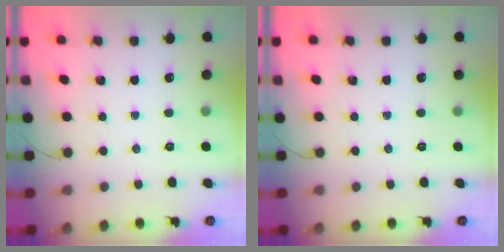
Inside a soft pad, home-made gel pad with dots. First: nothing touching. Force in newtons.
{"total": 0.0}